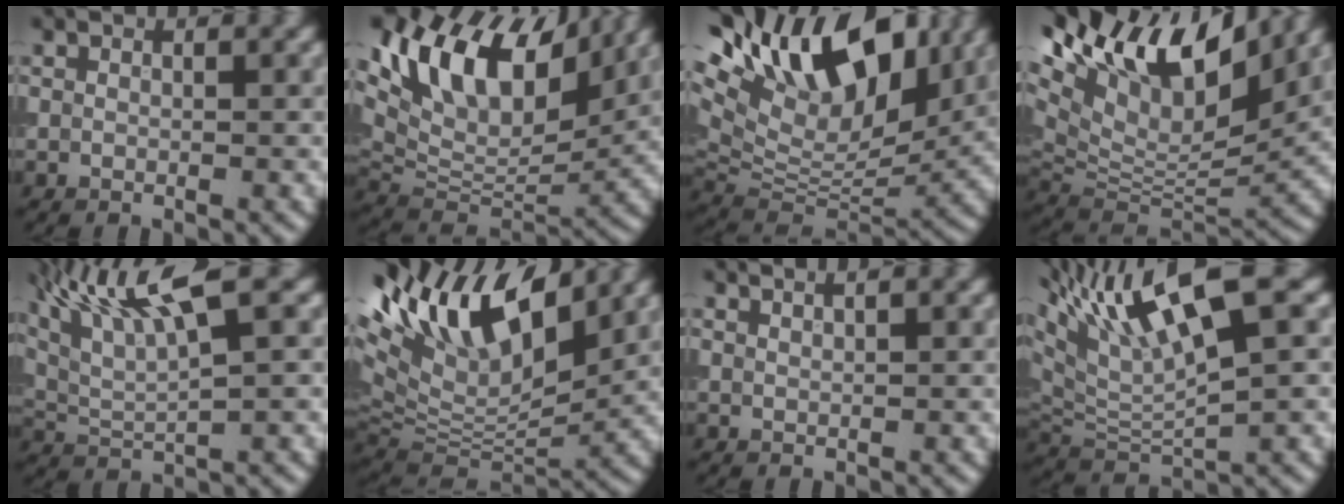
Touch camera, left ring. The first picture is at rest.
{"total": 12.2, "force": [6.8, 6.2, 8.0], "torque": [-0.152, 0.021, 0.123]}
{"total": 14.9, "force": [8.3, 7.4, 9.9], "torque": [-0.199, 0.048, 0.146]}
{"total": 13.3, "force": [8.4, 5.4, 8.8], "torque": [-0.174, 0.039, 0.152]}
{"total": 9.3, "force": [5.3, 1.9, 7.4], "torque": [-0.143, 0.024, 0.098]}
{"total": 12.1, "force": [6.8, 5.4, 8.5], "torque": [-0.171, 0.029, 0.124]}
{"total": 1.9, "force": [1.4, 0.7, 1.1], "torque": [0.004, 0.008, 0.001]}
{"total": 10.5, "force": [5.4, 2.4, 8.7], "torque": [-0.168, 0.020, 0.100]}